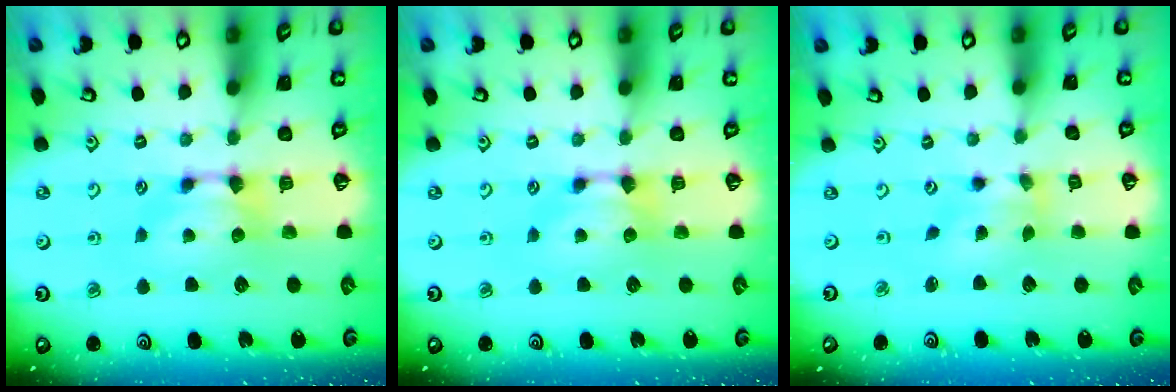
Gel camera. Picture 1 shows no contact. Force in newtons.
{"total": 0.0}
{"total": 1.4, "press": 0.3, "slide": 1.4}